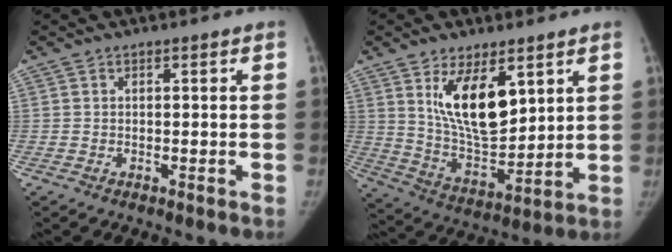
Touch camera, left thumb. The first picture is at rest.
{"total": 14.4, "force": [6.3, 6.7, 11.1], "torque": [-0.160, -0.044, 0.131]}